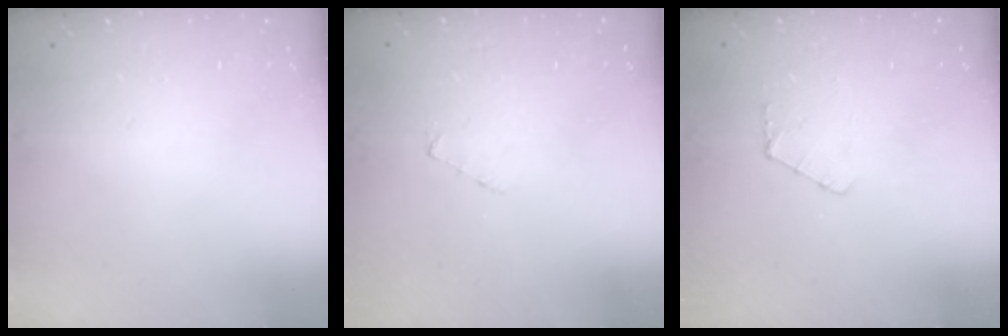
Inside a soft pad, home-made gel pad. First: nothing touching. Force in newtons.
{"total": 2.5, "press": 2.5, "slide": 0.2}
{"total": 4.2, "press": 4.2, "slide": 0.4}